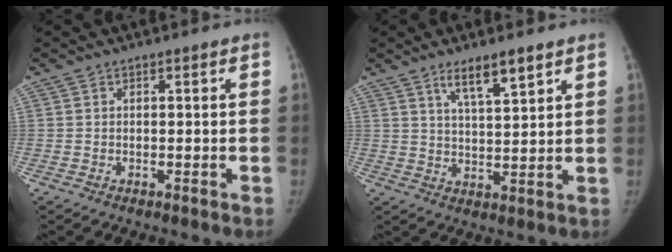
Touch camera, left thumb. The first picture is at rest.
{"total": 6.8, "force": [4.6, 1.4, 4.9], "torque": [-0.075, -0.029, 0.085]}